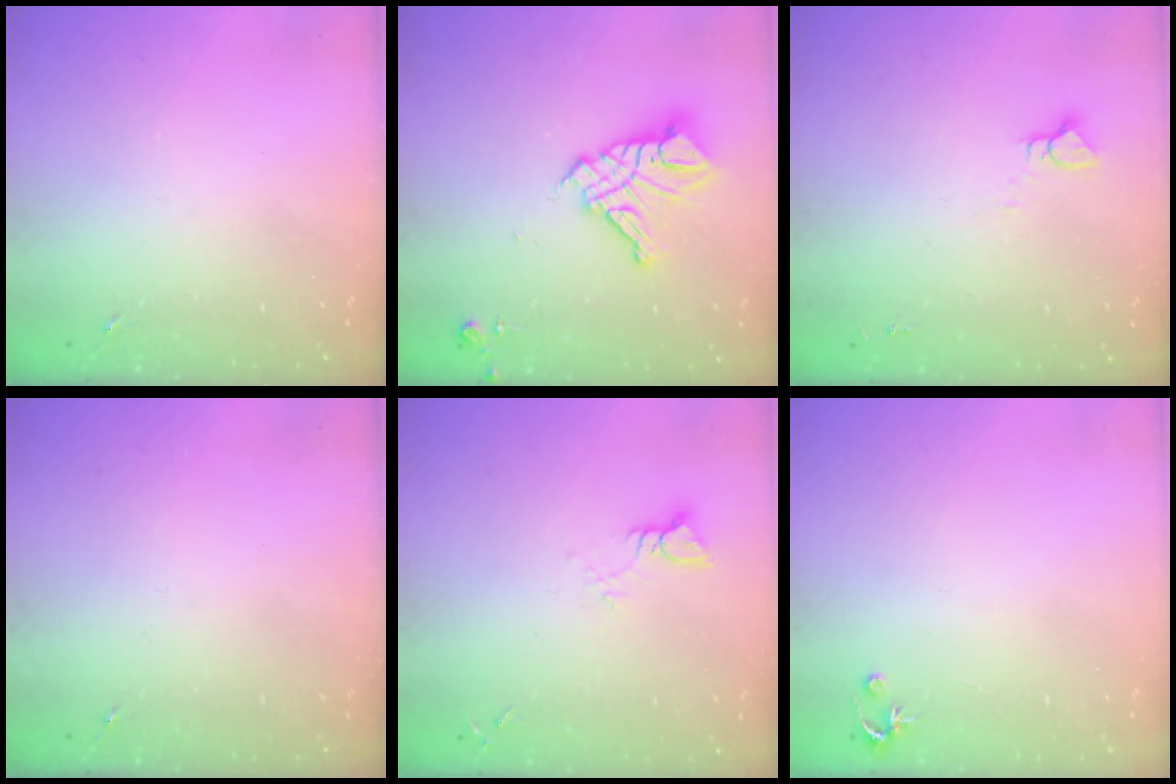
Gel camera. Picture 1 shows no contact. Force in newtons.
{"total": 14.0, "press": 13.9, "slide": 1.5}
{"total": 3.3, "press": 3.3, "slide": 0.2}
{"total": 0.0}
{"total": 3.8, "press": 3.8, "slide": 0.4}
{"total": 2.5, "press": 2.5, "slide": 0.2}